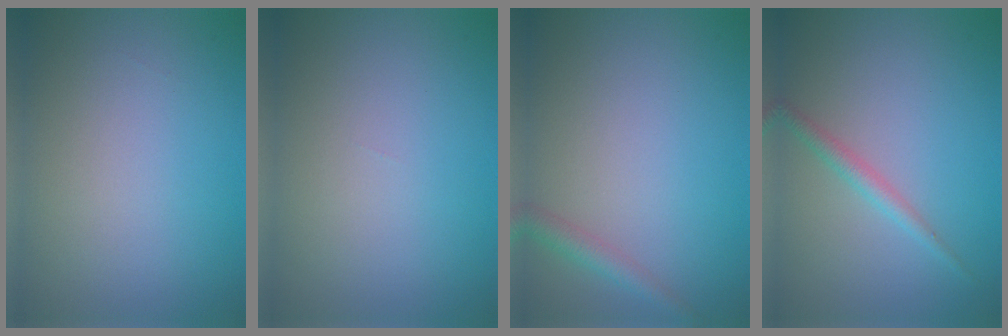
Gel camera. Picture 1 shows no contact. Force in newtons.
{"total": 0.0}
{"total": 1.8, "press": 1.8, "slide": 0.0}
{"total": 1.5, "press": 1.5, "slide": 0.1}